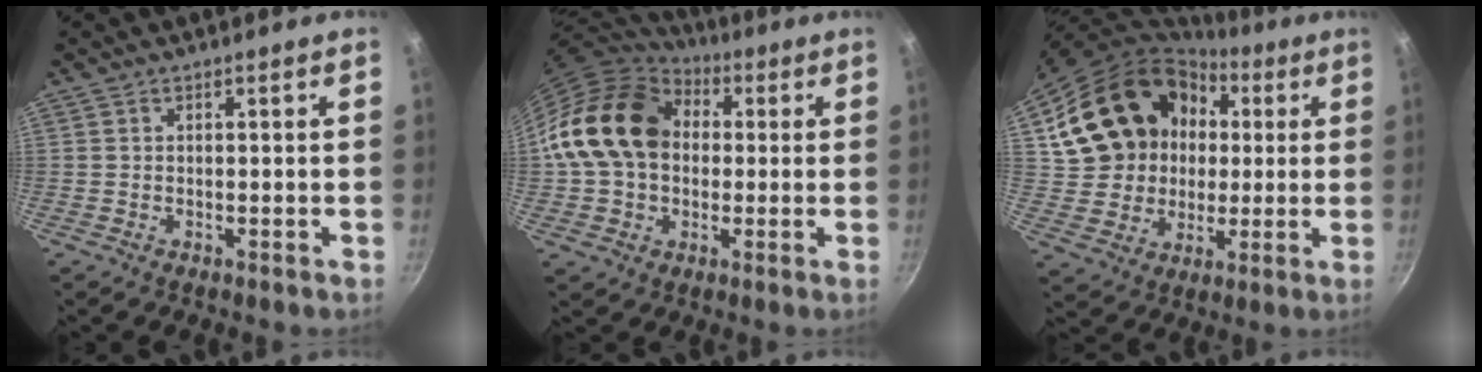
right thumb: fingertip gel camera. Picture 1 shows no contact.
{"total": 18.9, "force": [2.6, 14.4, 11.9], "torque": [-0.191, 0.034, 0.038]}
{"total": 21.6, "force": [5.2, 18.0, 10.8], "torque": [-0.177, 0.037, 0.108]}